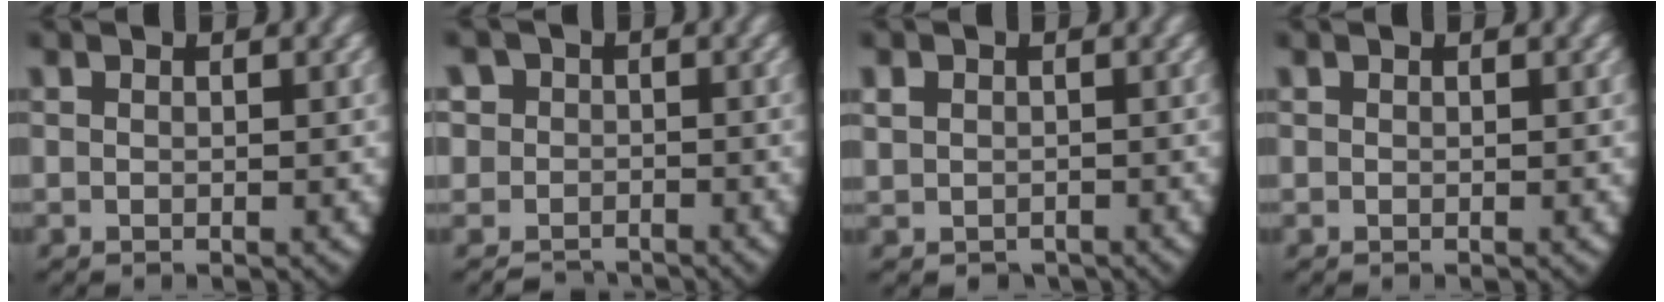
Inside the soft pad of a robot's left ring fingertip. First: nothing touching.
{"total": 5.7, "force": [-2.0, 5.2, 1.4], "torque": [-0.038, -0.012, -0.042]}
{"total": 2.1, "force": [-0.5, 2.0, 0.6], "torque": [-0.024, -0.016, 0.003]}
{"total": 0.0}